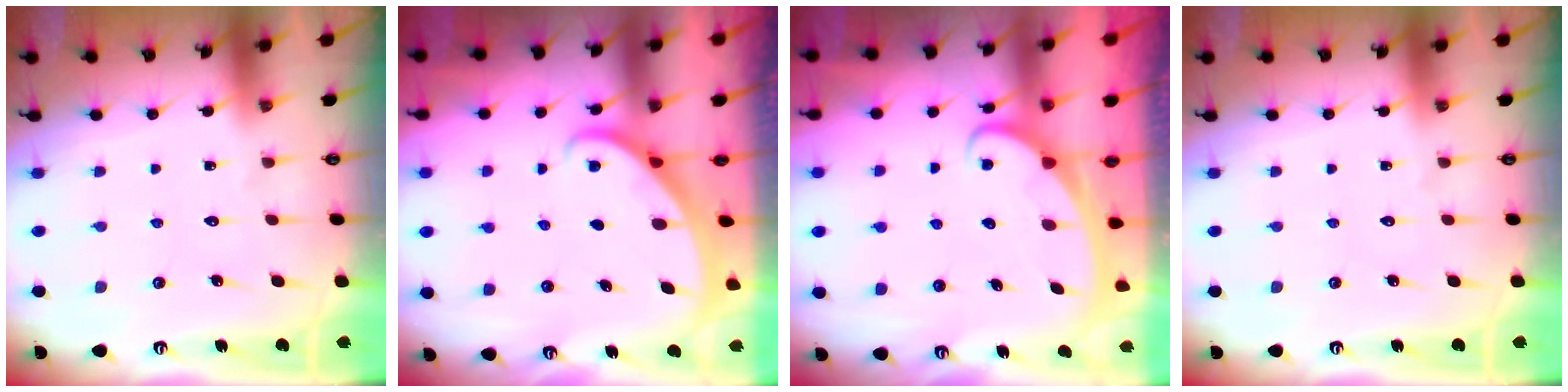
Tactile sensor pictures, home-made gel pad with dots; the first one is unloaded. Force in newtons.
{"total": 1.4, "press": 1.4, "slide": 0.1}
{"total": 2.6, "press": 2.6, "slide": 0.3}
{"total": 0.0}